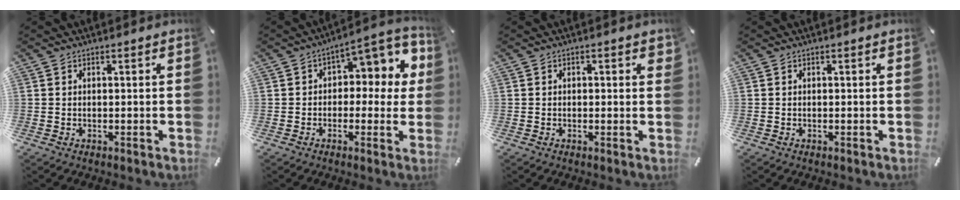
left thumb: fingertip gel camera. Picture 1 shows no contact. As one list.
[{"total": 8.4, "force": [1.5, 5.2, 6.4], "torque": [-0.074, -0.017, 0.018]}, {"total": 1.1, "force": [0.1, 0.6, 0.9], "torque": [-0.009, 0.000, -0.001]}, {"total": 0.0}]